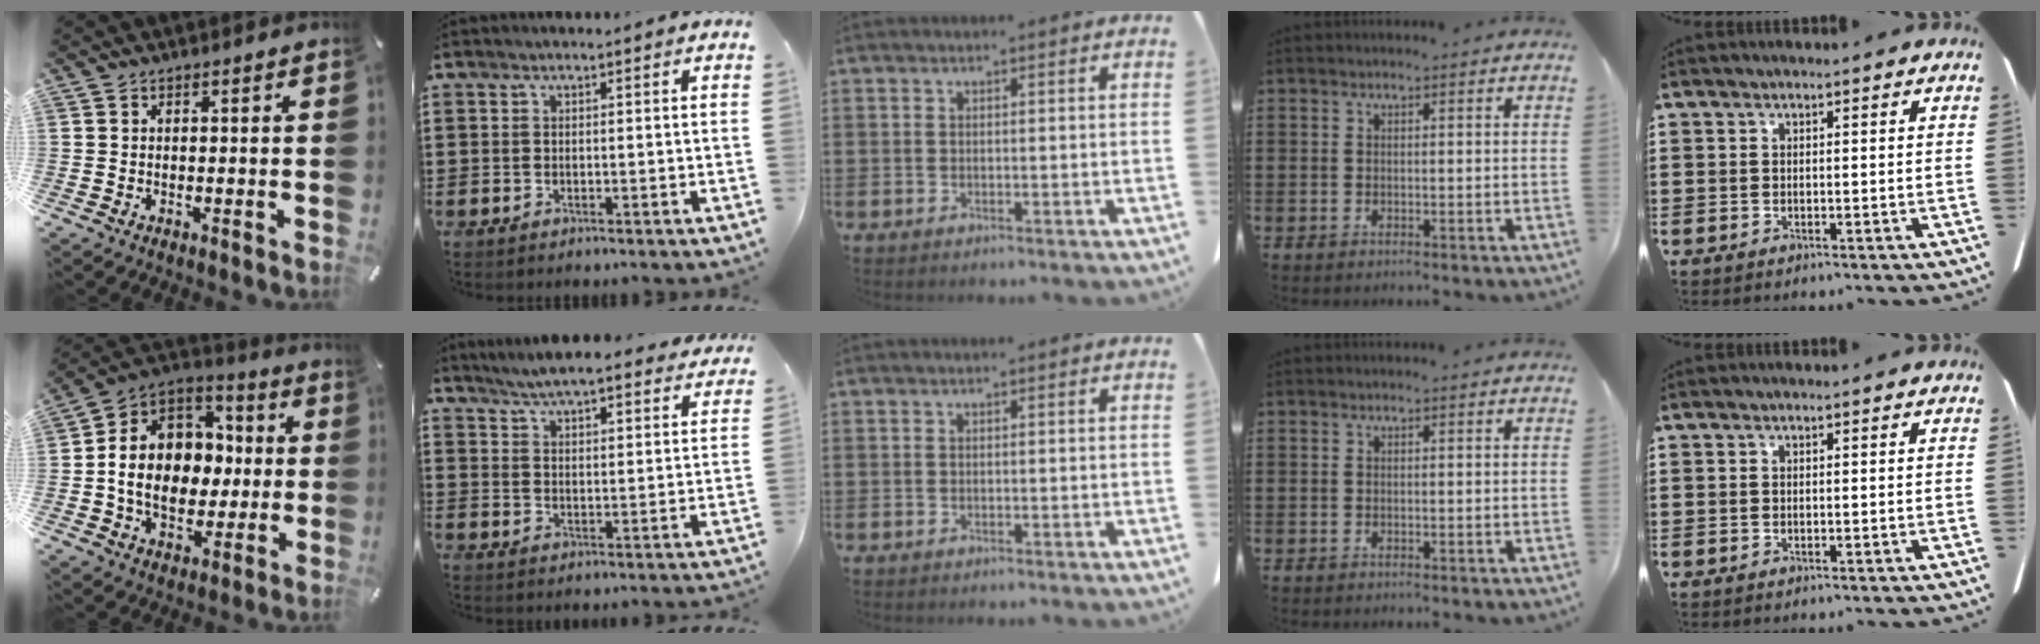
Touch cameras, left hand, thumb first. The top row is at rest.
{"thumb": {"total": 14.0, "force": [-1.4, 12.2, 6.7], "torque": [-0.143, 0.005, -0.020]}, "index": {"total": 5.3, "force": [5.2, -0.1, 1.1], "torque": [-0.043, -0.025, 0.091]}}